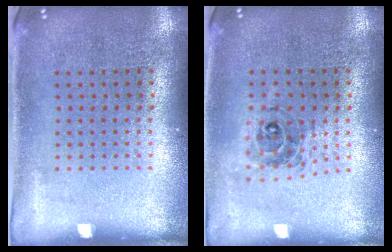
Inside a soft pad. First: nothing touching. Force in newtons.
{"total": 0.8, "press": 0.8, "slide": 0.0}